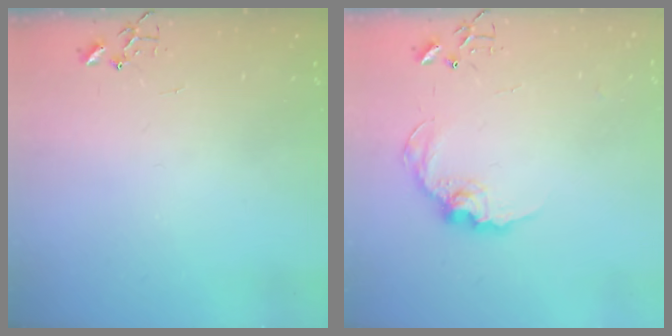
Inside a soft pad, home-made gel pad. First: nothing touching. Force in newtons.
{"total": 10.7, "press": 10.7, "slide": 0.5}